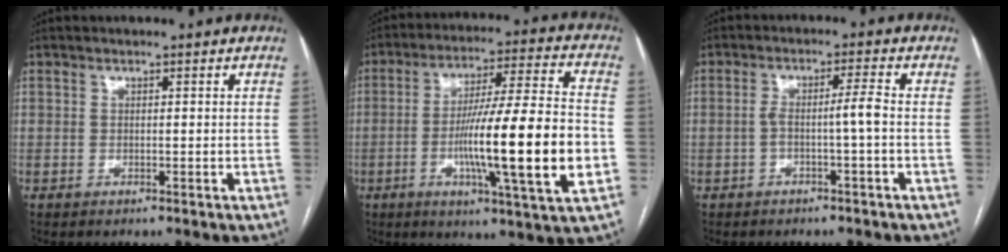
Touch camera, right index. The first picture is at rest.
{"total": 19.5, "force": [-3.9, 0.3, 19.1], "torque": [-0.300, -0.004, -0.062]}
{"total": 3.5, "force": [-0.9, -0.4, 3.3], "torque": [-0.059, 0.014, -0.012]}